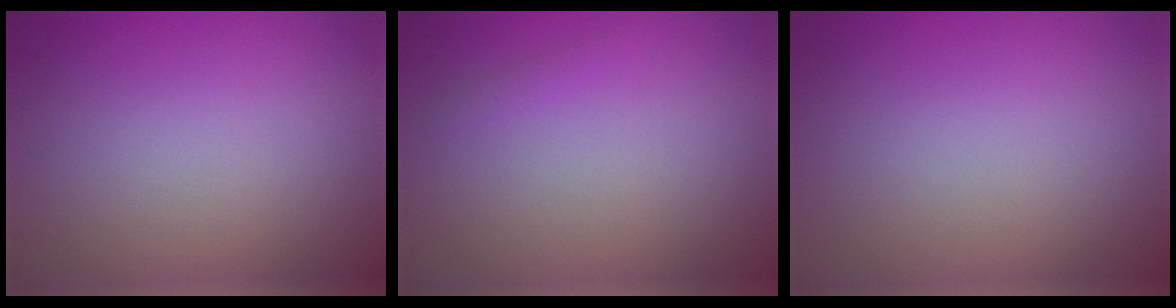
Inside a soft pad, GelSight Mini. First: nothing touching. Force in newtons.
{"total": 0.6, "press": 0.6, "slide": 0.0}
{"total": 0.0}